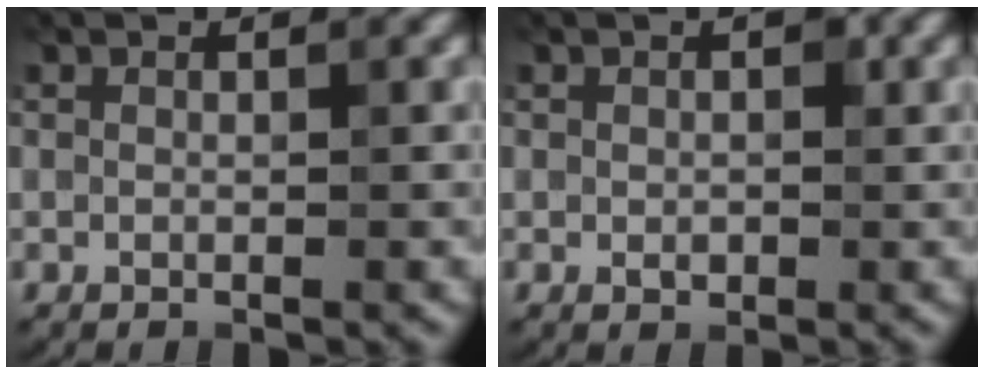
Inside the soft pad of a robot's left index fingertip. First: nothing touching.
{"total": 1.5, "force": [0.0, 1.0, 1.1], "torque": [-0.015, 0.001, -0.001]}